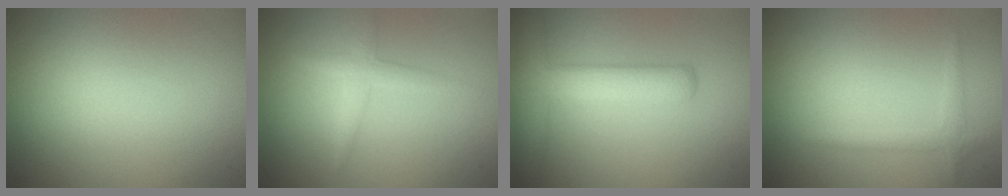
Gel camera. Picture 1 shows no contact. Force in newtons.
{"total": 2.3, "press": 2.3, "slide": 0.1}
{"total": 5.2, "press": 5.2, "slide": 0.2}
{"total": 1.4, "press": 1.4, "slide": 0.1}